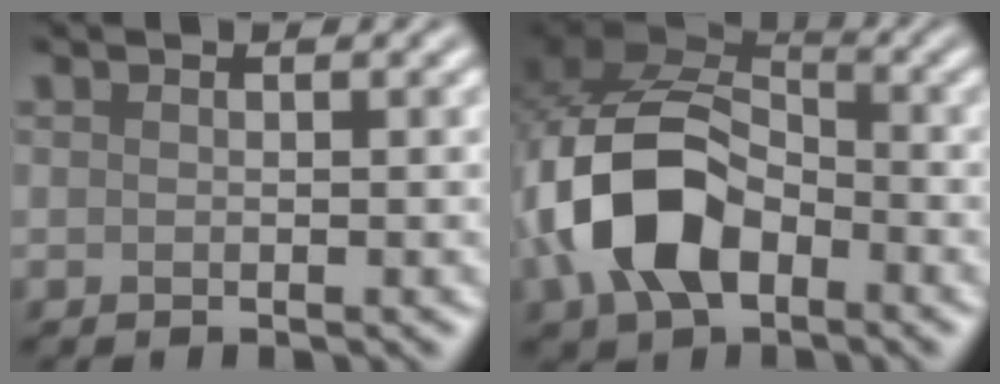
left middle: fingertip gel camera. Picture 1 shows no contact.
{"total": 10.1, "force": [-3.1, 6.5, 7.2], "torque": [-0.160, 0.007, -0.067]}